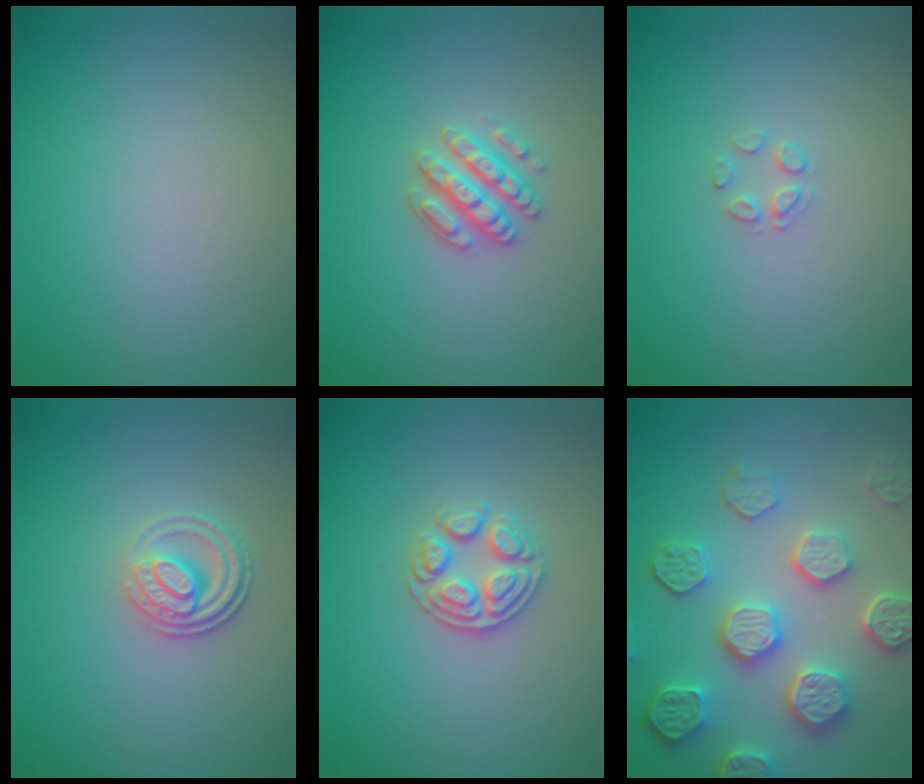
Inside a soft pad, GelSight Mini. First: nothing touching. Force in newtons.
{"total": 2.8, "press": 2.7, "slide": 0.8}
{"total": 1.2, "press": 1.2, "slide": 0.1}
{"total": 3.0, "press": 2.4, "slide": 1.8}
{"total": 2.9, "press": 2.7, "slide": 1.0}
{"total": 7.2, "press": 5.7, "slide": 4.3}